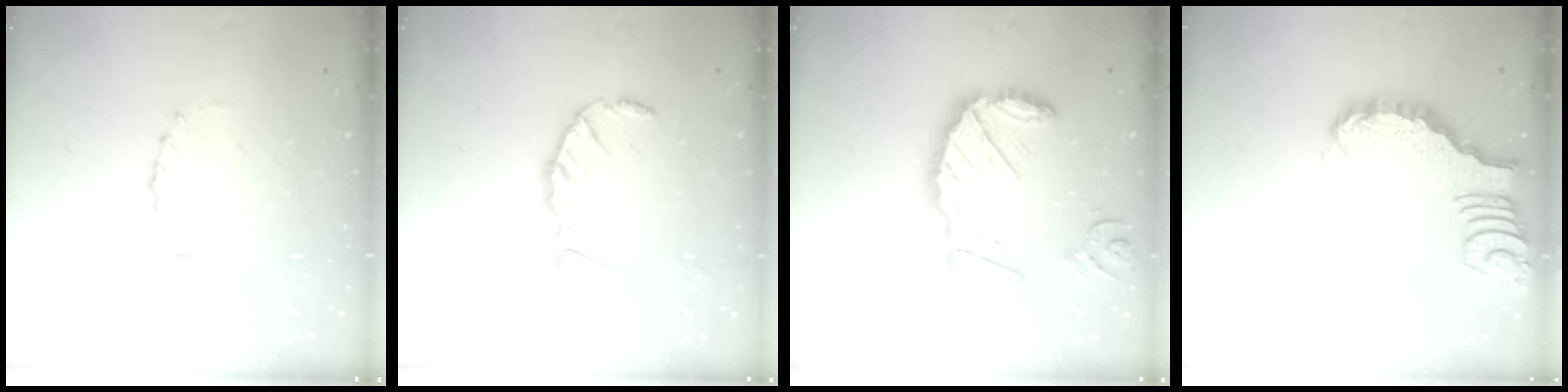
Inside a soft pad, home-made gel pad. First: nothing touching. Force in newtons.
{"total": 10.8, "press": 10.7, "slide": 1.3}
{"total": 19.4, "press": 19.2, "slide": 2.4}
{"total": 2.8, "press": 2.7, "slide": 0.4}